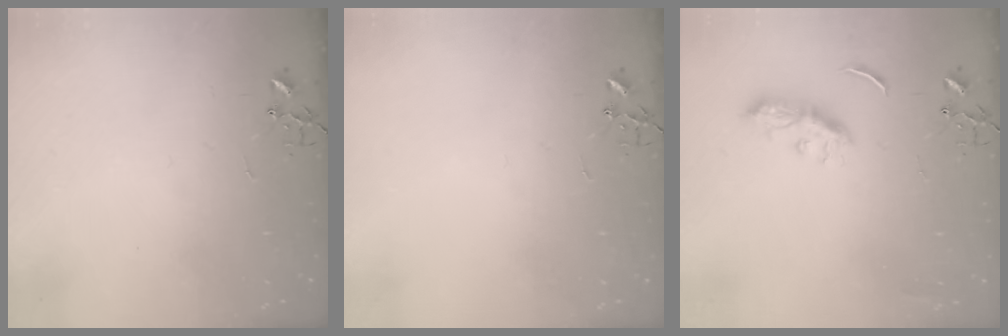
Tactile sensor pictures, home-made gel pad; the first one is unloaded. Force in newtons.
{"total": 0.0}
{"total": 8.4, "press": 8.4, "slide": 0.2}